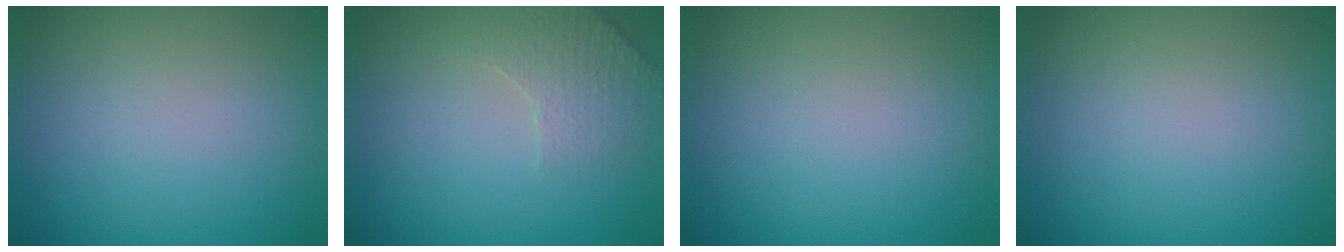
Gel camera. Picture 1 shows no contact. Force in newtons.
{"total": 2.8, "press": 2.7, "slide": 0.8}
{"total": 0.0}
{"total": 0.0}